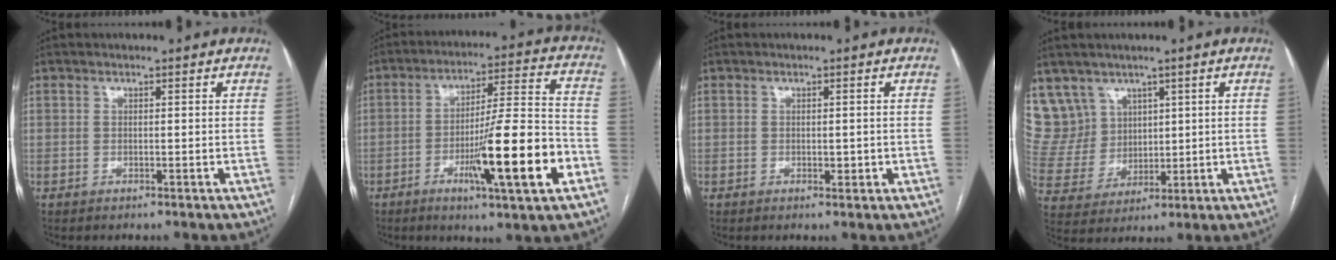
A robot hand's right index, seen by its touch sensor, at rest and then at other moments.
{"total": 16.3, "force": [-6.0, 0.6, 15.1], "torque": [-0.244, -0.009, -0.093]}
{"total": 1.4, "force": [-0.2, 0.8, 1.1], "torque": [-0.014, -0.001, 0.000]}
{"total": 8.9, "force": [5.7, 6.9, 0.3], "torque": [-0.017, 0.032, 0.133]}